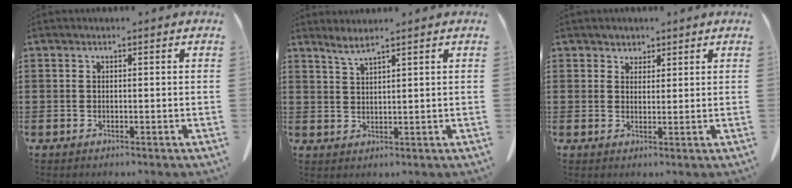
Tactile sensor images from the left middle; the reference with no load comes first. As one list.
[{"total": 2.4, "force": [2.0, -0.3, 1.3], "torque": [-0.030, -0.002, 0.039]}, {"total": 2.2, "force": [1.8, 1.1, 0.0], "torque": [0.001, 0.002, 0.035]}]